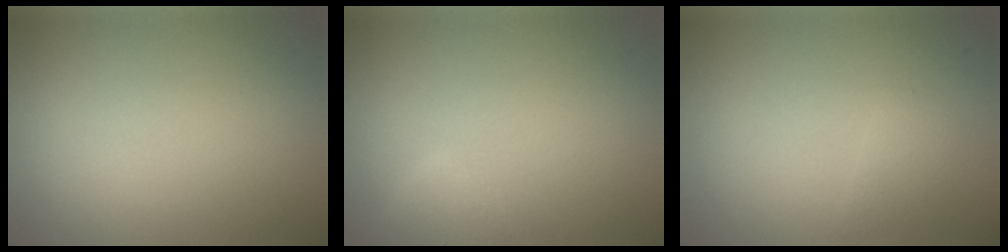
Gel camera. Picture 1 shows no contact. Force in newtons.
{"total": 2.3, "press": 2.3, "slide": 0.1}
{"total": 1.1, "press": 1.1, "slide": 0.1}